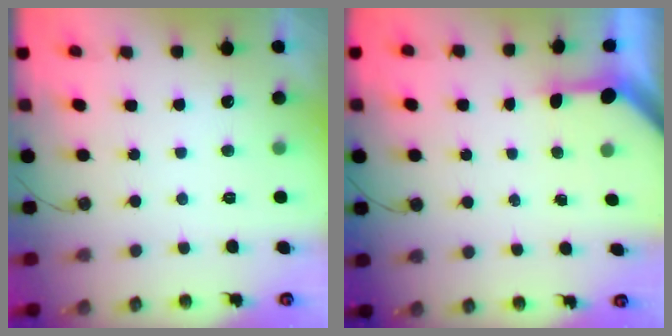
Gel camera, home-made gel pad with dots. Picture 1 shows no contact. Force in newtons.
{"total": 3.5, "press": 3.5, "slide": 0.4}